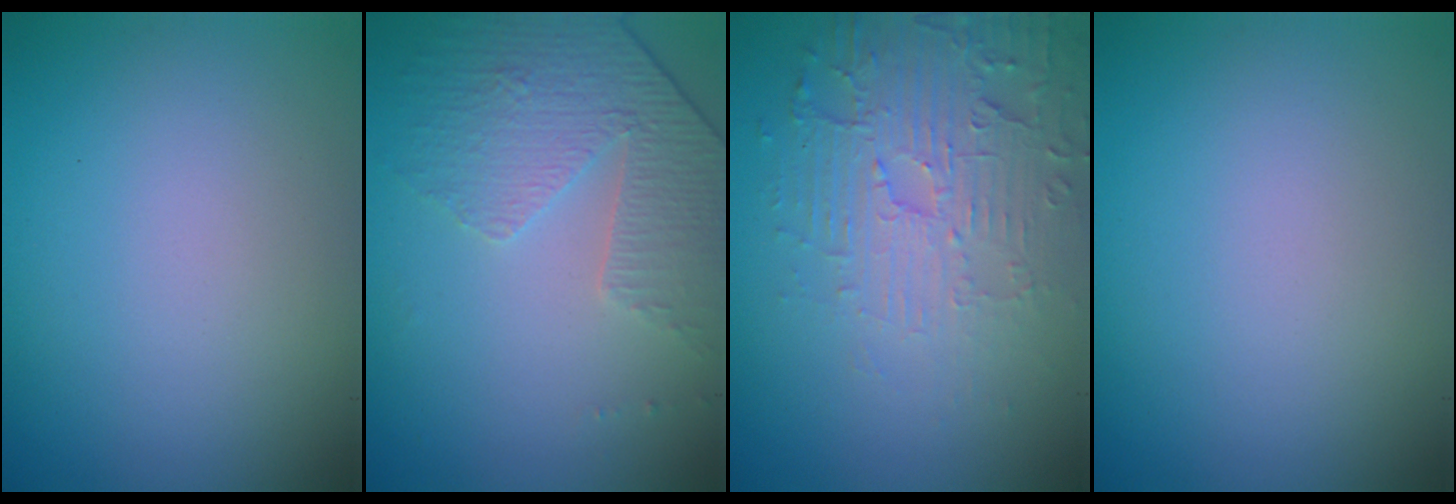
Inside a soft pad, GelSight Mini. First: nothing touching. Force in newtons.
{"total": 4.7, "press": 3.2, "slide": 3.4}
{"total": 5.5, "press": 3.5, "slide": 4.2}
{"total": 0.0}